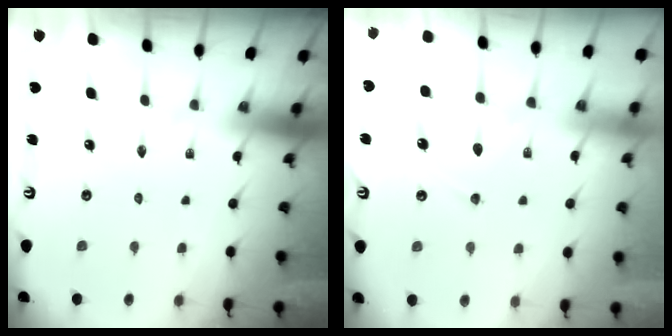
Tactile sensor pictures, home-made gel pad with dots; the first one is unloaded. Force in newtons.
{"total": 10.1, "press": 10.0, "slide": 0.9}